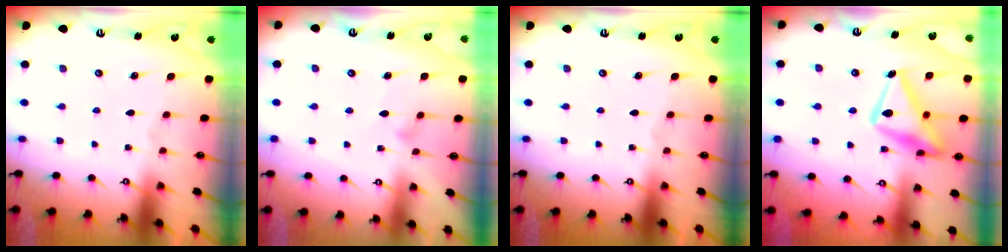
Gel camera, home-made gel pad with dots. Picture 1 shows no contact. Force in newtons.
{"total": 7.3, "press": 7.3, "slide": 0.5}
{"total": 0.0}
{"total": 19.0, "press": 19.0, "slide": 1.3}